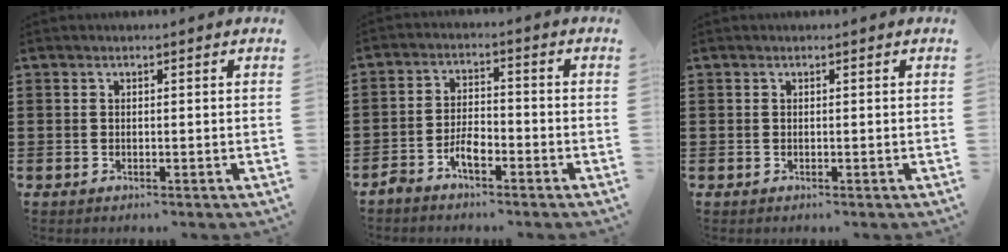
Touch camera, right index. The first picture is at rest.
{"total": 4.1, "force": [-2.9, 1.5, 2.5], "torque": [-0.059, 0.005, -0.060]}
{"total": 0.0}